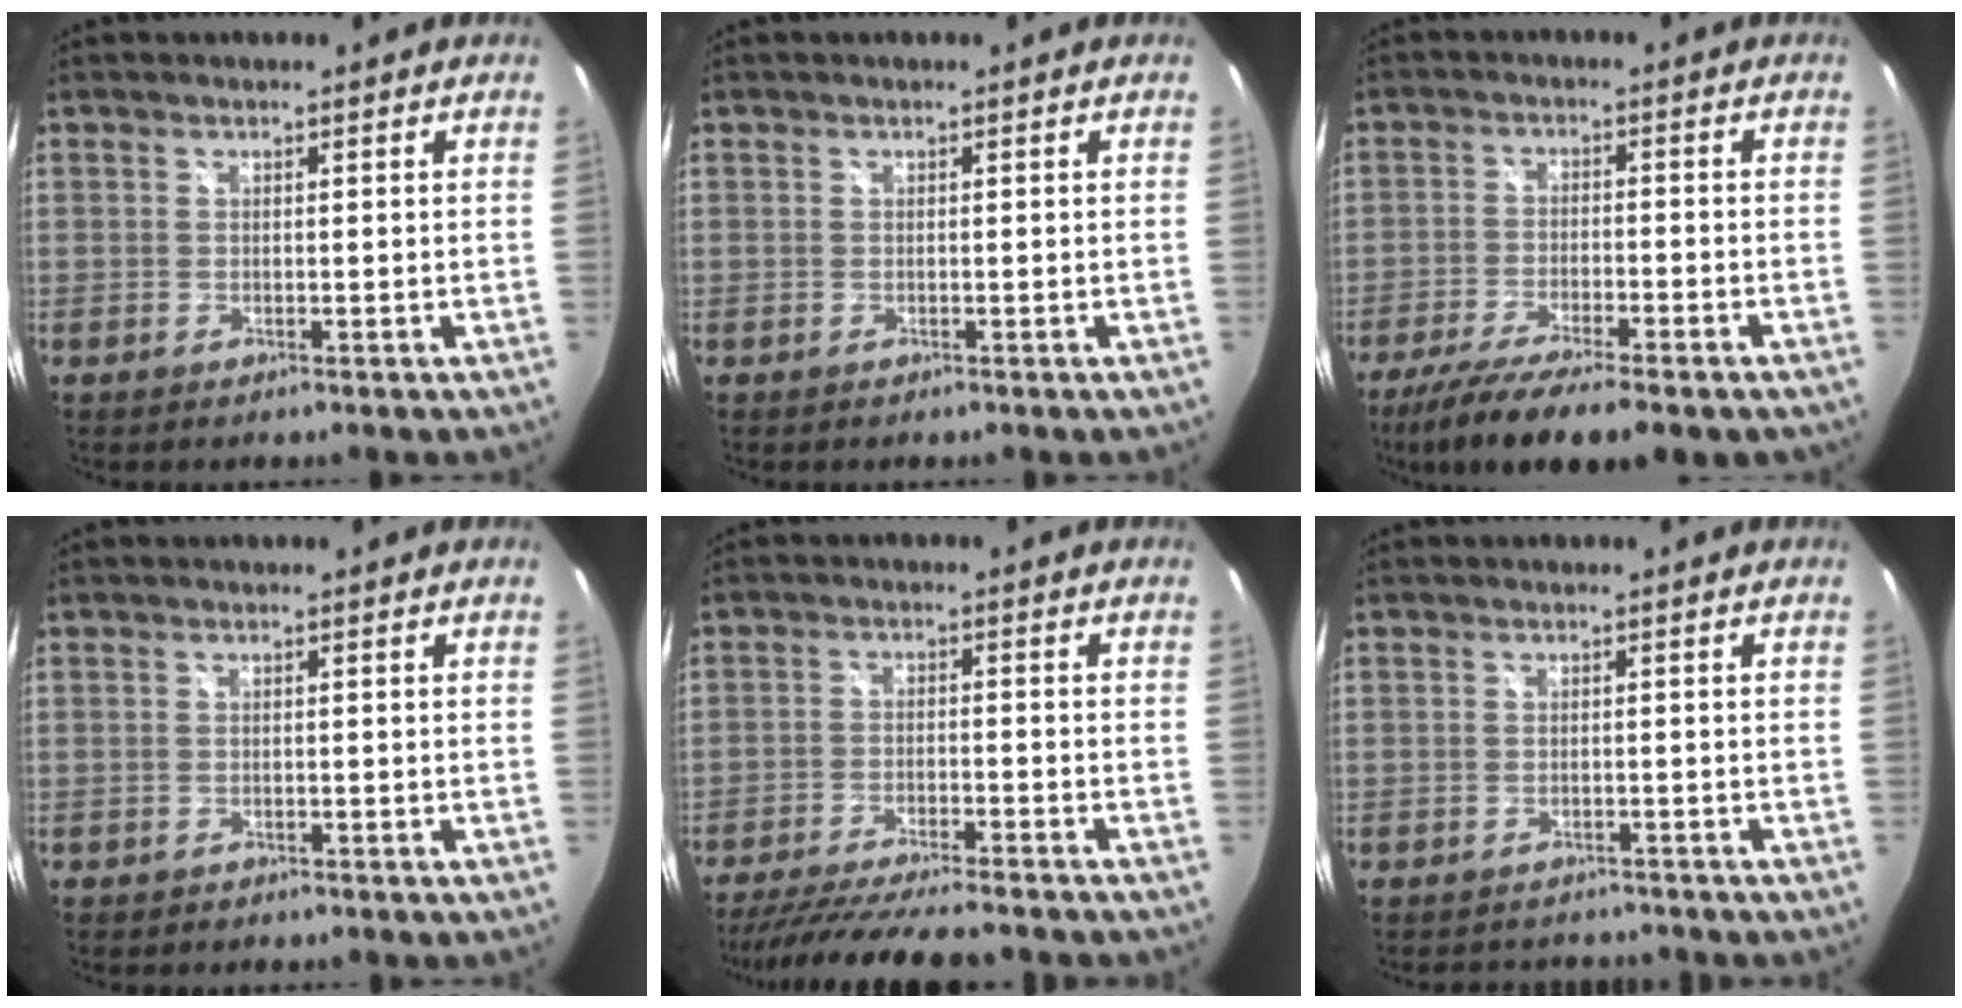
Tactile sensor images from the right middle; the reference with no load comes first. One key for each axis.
{"total": 0.0}
{"total": 14.7, "fx": -11.0, "fy": 3.5, "fz": 9.0, "tx": -0.177, "ty": -0.045, "tz": -0.177}
{"total": 0.8, "fx": -0.6, "fy": 0.5, "fz": 0.1, "tx": -0.006, "ty": -0.001, "tz": -0.009}
{"total": 16.3, "fx": -14.2, "fy": 2.2, "fz": 7.7, "tx": -0.150, "ty": -0.023, "tz": -0.222}
{"total": 4.7, "fx": -4.2, "fy": 1.9, "fz": 0.9, "tx": -0.018, "ty": -0.002, "tz": -0.057}